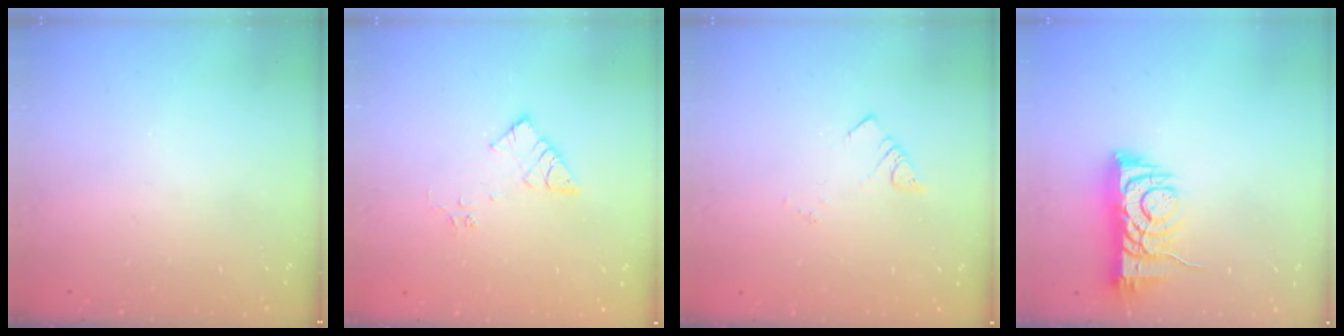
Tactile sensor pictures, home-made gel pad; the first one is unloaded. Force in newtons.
{"total": 7.2, "press": 7.2, "slide": 0.5}
{"total": 1.9, "press": 1.9, "slide": 0.1}
{"total": 7.6, "press": 7.5, "slide": 1.2}